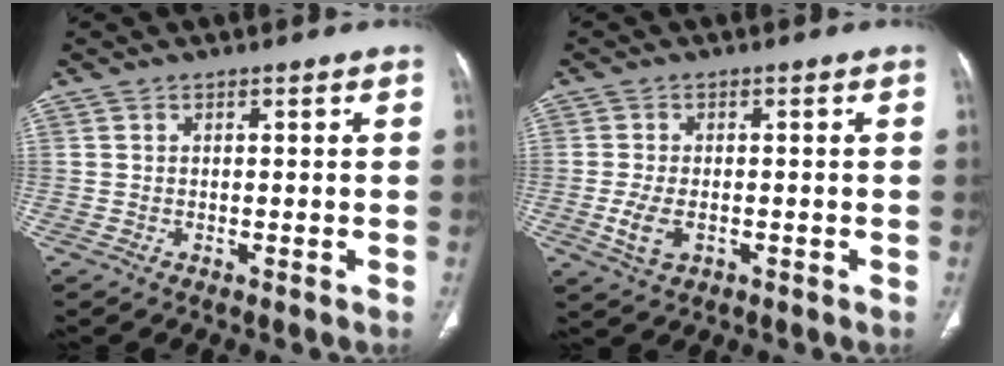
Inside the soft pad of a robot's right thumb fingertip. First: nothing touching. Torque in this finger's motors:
{"motor_torque": [-0.34, -0.06, 0.43, 0.62, 0.13]}